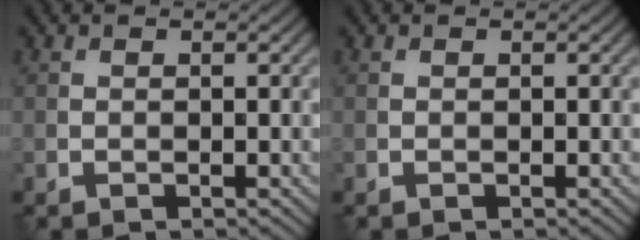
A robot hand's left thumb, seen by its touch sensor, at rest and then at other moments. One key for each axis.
{"total": 0.0}